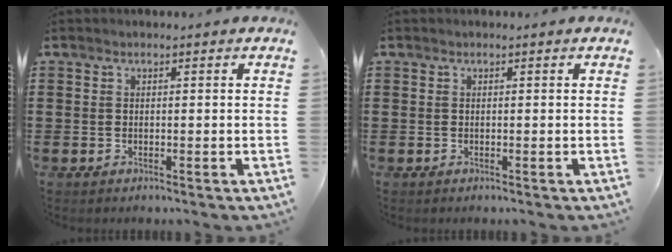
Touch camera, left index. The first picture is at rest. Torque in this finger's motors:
{"motor_torque": [0.16, 0.12, -0.01, -0.01]}